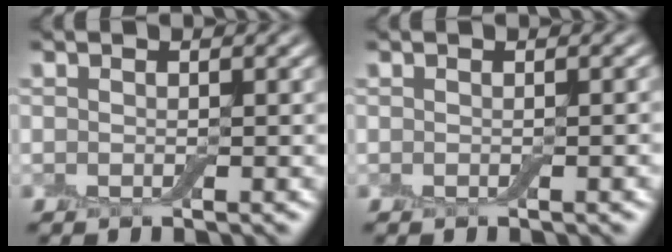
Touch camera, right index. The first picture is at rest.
{"total": 0.8, "force": [-0.2, 0.1, 0.8], "torque": [-0.010, -0.001, -0.002]}